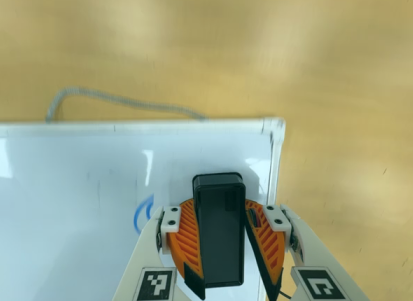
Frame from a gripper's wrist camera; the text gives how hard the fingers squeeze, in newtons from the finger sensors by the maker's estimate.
{"total": 12.2, "left": 14.1, "right": 10.4}